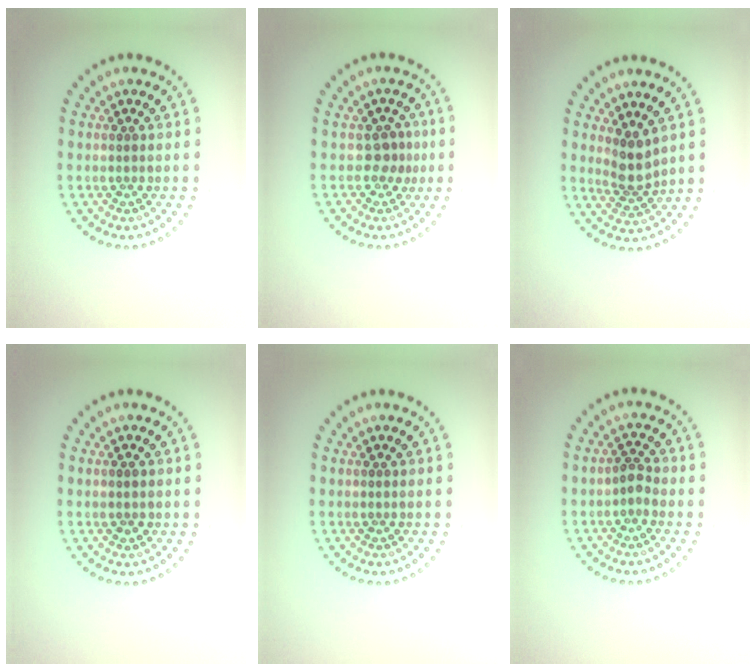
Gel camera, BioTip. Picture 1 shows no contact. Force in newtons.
{"total": 1.8, "press": 1.4, "slide": 1.2}
{"total": 2.6, "press": 2.0, "slide": 1.7}
{"total": 0.8, "press": 0.8, "slide": 0.1}
{"total": 0.0}
{"total": 1.3, "press": 1.0, "slide": 0.8}